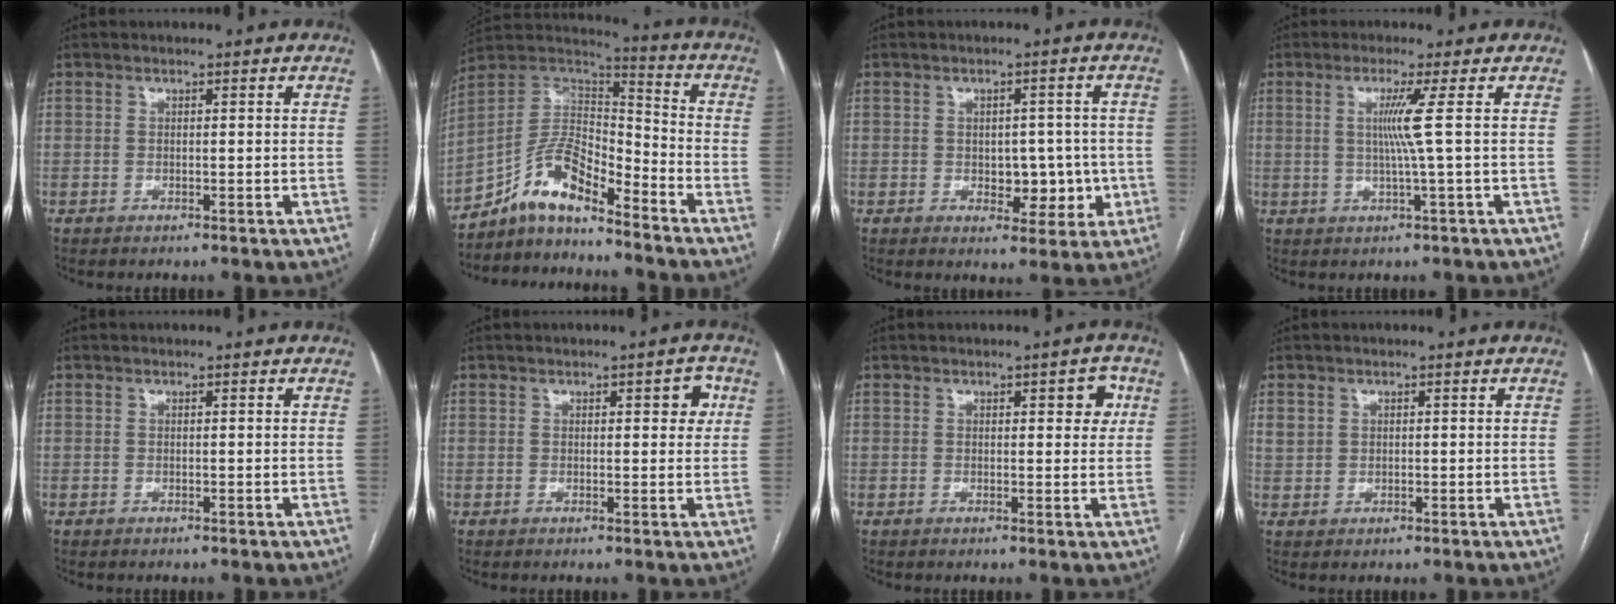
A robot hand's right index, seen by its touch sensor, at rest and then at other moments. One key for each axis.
{"total": 11.1, "fx": -8.5, "fy": 3.0, "fz": 6.4, "tx": -0.122, "ty": 0.037, "tz": -0.156}
{"total": 5.8, "fx": -0.8, "fy": 3.8, "fz": 4.3, "tx": -0.044, "ty": 0.014, "tz": 0.000}
{"total": 4.4, "fx": 0.6, "fy": -1.8, "fz": 4.0, "tx": -0.078, "ty": -0.005, "tz": 0.013}
{"total": 0.0}
{"total": 3.2, "fx": 1.1, "fy": 1.3, "fz": 2.7, "tx": -0.025, "ty": 0.008, "tz": 0.010}
{"total": 3.5, "fx": 1.3, "fy": 1.4, "fz": 2.9, "tx": -0.028, "ty": 0.008, "tz": 0.012}
{"total": 2.1, "fx": 0.9, "fy": 1.8, "fz": 0.6, "tx": -0.011, "ty": 0.011, "tz": 0.019}